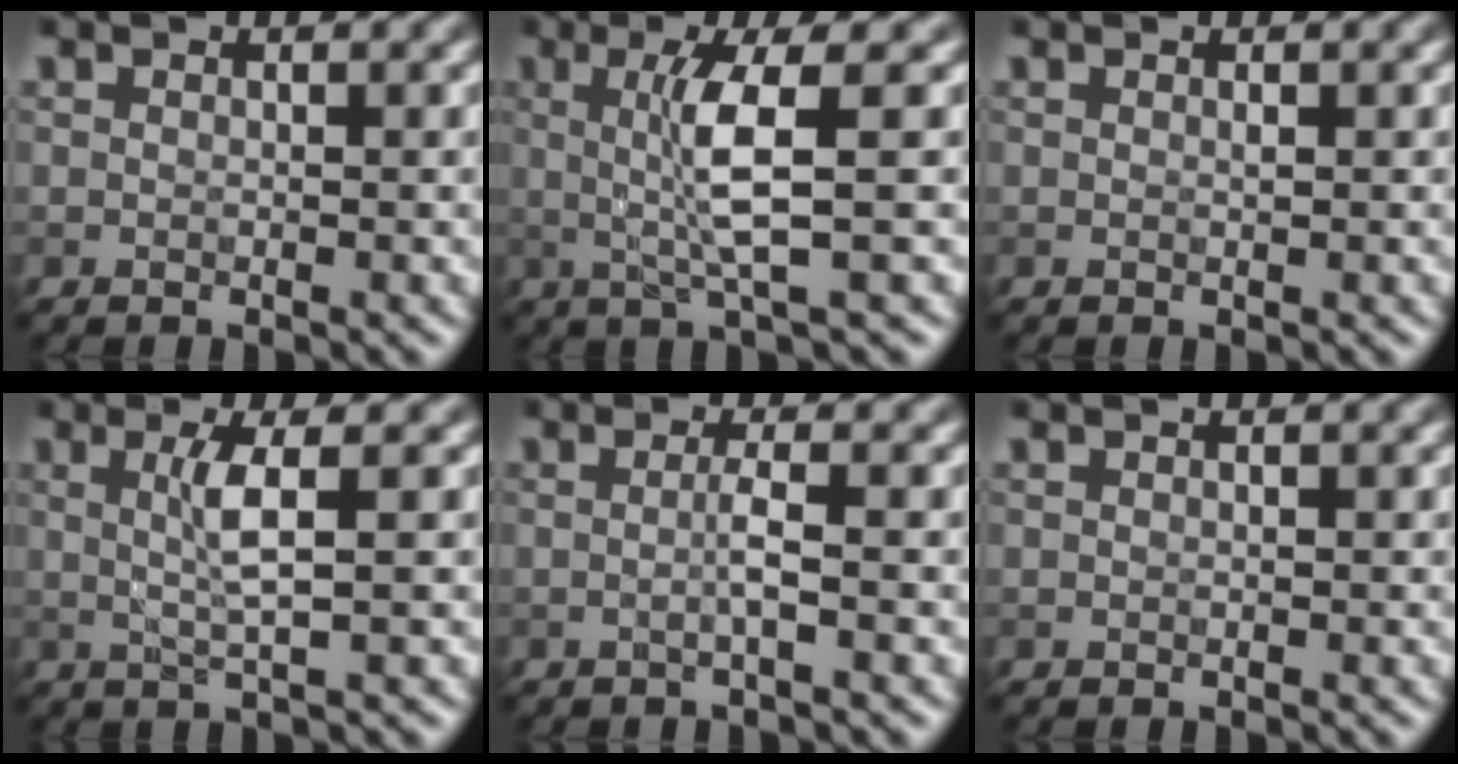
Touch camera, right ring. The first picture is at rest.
{"total": 4.6, "force": [0.4, 0.5, 4.6], "torque": [-0.093, -0.001, 0.012]}
{"total": 0.0}
{"total": 3.0, "force": [0.4, 0.4, 3.0], "torque": [-0.060, -0.001, 0.009]}
{"total": 1.7, "force": [-0.2, 0.1, 1.7], "torque": [-0.033, -0.004, -0.006]}
{"total": 0.0}